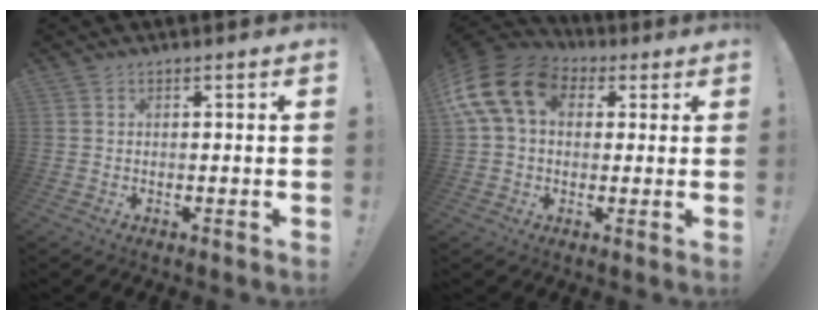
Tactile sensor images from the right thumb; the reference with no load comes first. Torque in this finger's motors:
{"motor_torque": [2.50, 2.50, 0.51, -0.09, 0.52]}